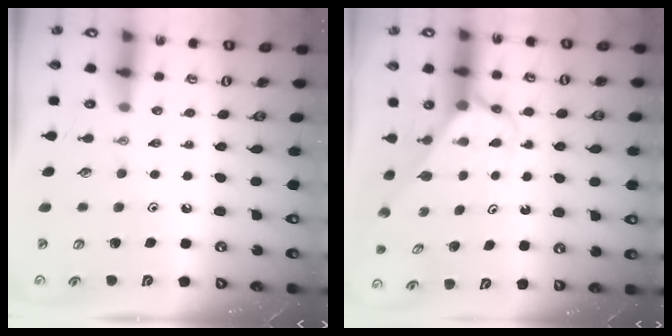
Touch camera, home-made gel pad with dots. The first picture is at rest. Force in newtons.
{"total": 3.0, "press": 3.0, "slide": 0.2}